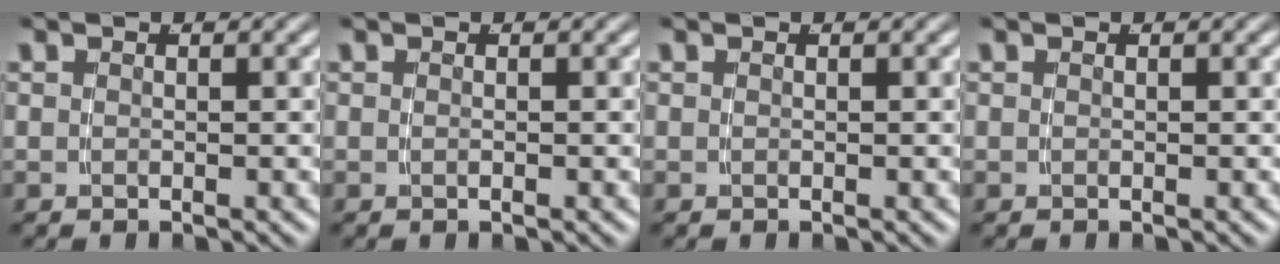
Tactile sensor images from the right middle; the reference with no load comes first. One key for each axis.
{"total": 0.0}
{"total": 0.0}
{"total": 0.0}